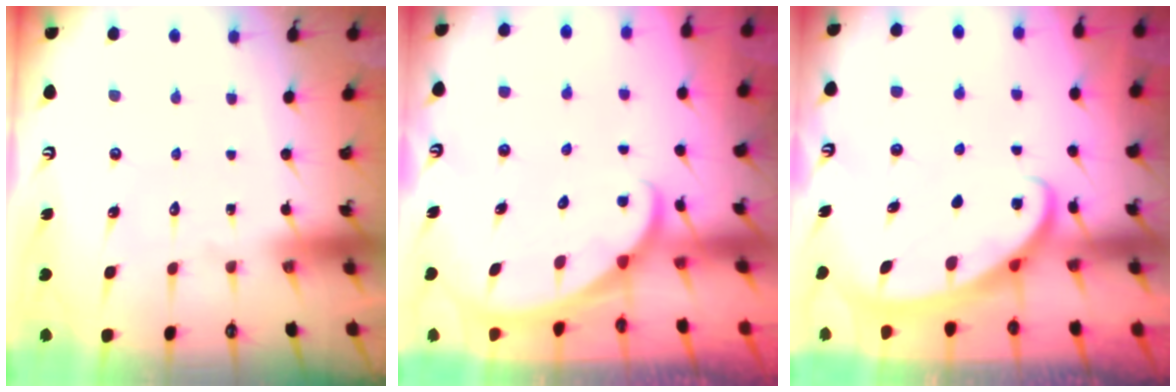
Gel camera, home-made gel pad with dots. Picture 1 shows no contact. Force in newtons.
{"total": 1.8, "press": 1.8, "slide": 0.1}
{"total": 2.5, "press": 2.4, "slide": 0.3}